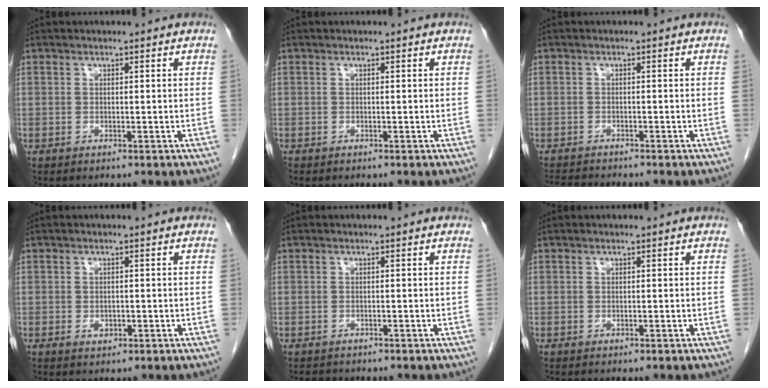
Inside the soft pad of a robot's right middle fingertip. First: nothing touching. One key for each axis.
{"total": 0.0}
{"total": 3.6, "fx": -3.5, "fy": 0.2, "fz": 0.7, "tx": -0.011, "ty": -0.015, "tz": -0.060}
{"total": 1.3, "fx": -0.4, "fy": 0.9, "fz": 0.8, "tx": -0.014, "ty": 0.001, "tz": 0.000}
{"total": 1.1, "fx": -1.0, "fy": 0.5, "fz": 0.1, "tx": -0.008, "ty": -0.002, "tz": -0.016}
{"total": 0.0}